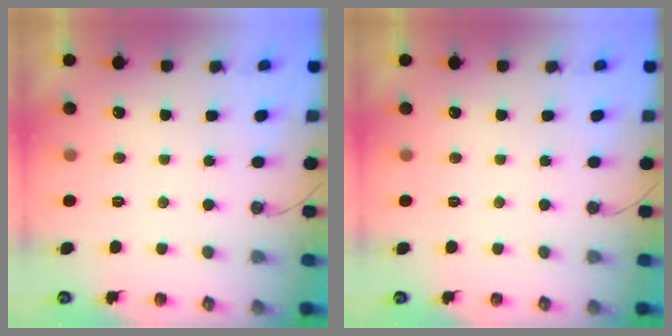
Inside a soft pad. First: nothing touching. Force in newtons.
{"total": 0.0}